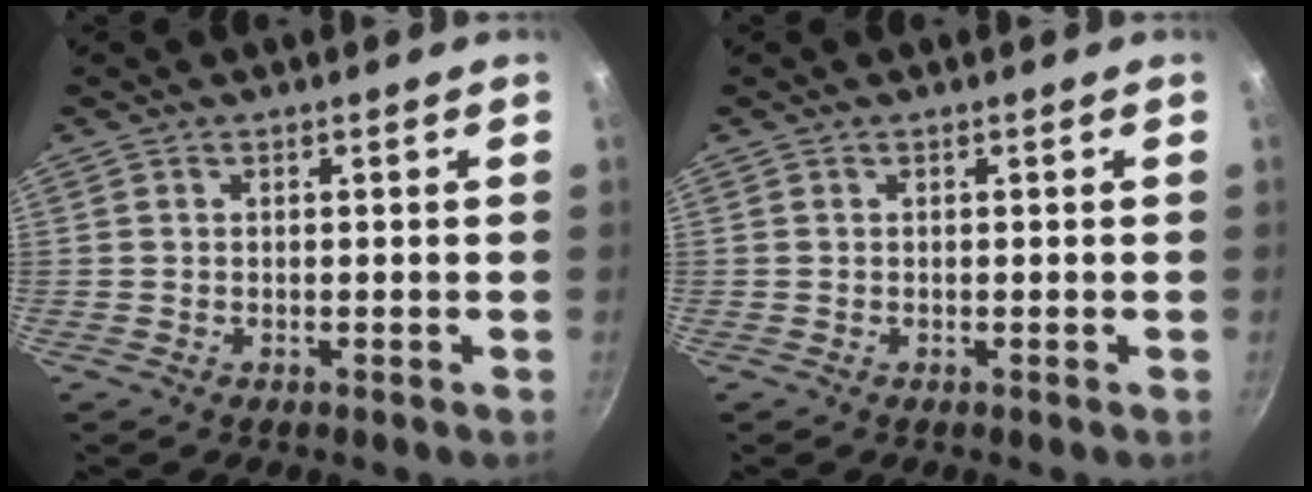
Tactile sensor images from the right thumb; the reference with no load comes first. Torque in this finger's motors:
{"motor_torque": [-0.03, 0.03, 0.10, -0.04, 0.01]}